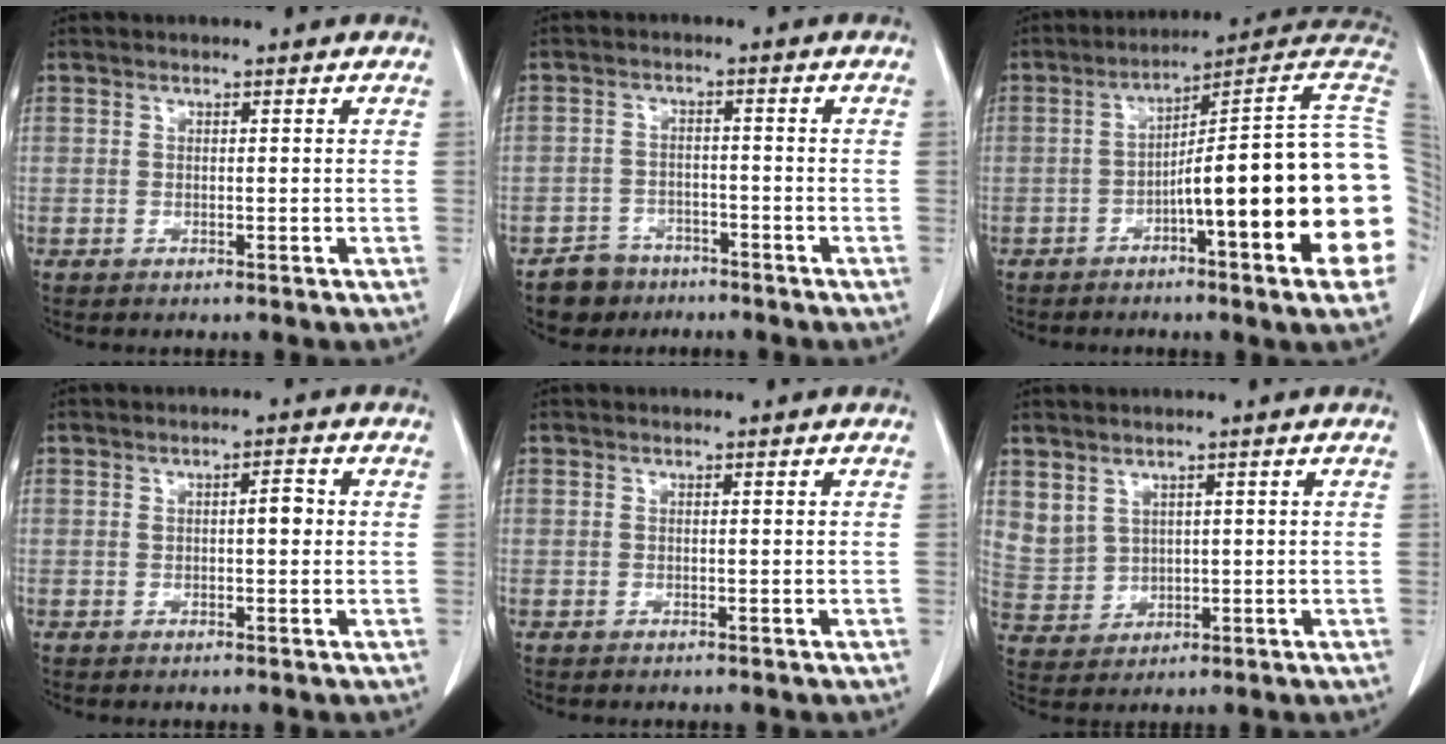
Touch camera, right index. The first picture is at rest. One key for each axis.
{"total": 4.7, "fx": -3.5, "fy": 3.2, "fz": 0.1, "tx": 0.003, "ty": 0.010, "tz": -0.055}
{"total": 22.2, "fx": -3.5, "fy": 0.5, "fz": 21.9, "tx": -0.192, "ty": 0.029, "tz": -0.054}
{"total": 2.5, "fx": 0.3, "fy": 0.7, "fz": 2.3, "tx": -0.035, "ty": 0.006, "tz": 0.004}
{"total": 0.0}
{"total": 6.8, "fx": 3.4, "fy": 5.5, "fz": 1.9, "tx": -0.053, "ty": 0.010, "tz": 0.089}